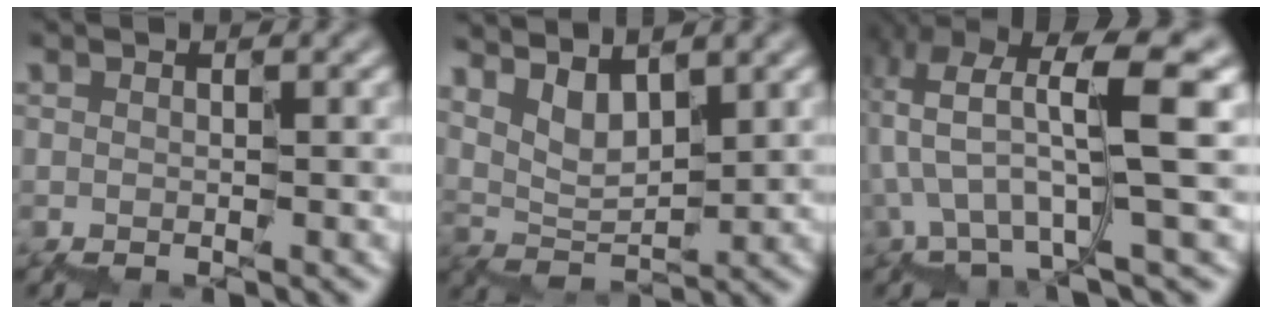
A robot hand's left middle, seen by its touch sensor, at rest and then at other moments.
{"total": 2.9, "force": [2.6, 0.9, 0.8], "torque": [-0.034, 0.002, 0.056]}
{"total": 8.9, "force": [0.5, 2.2, 8.6], "torque": [-0.164, 0.017, 0.020]}